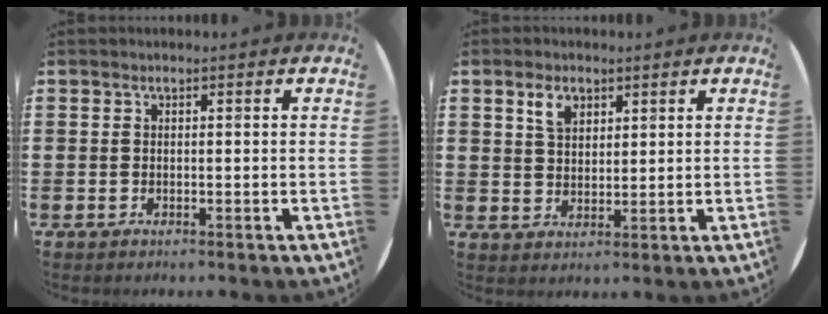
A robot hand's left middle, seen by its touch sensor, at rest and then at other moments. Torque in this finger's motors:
{"motor_torque": [0.38, -0.17, -0.20, -0.09]}